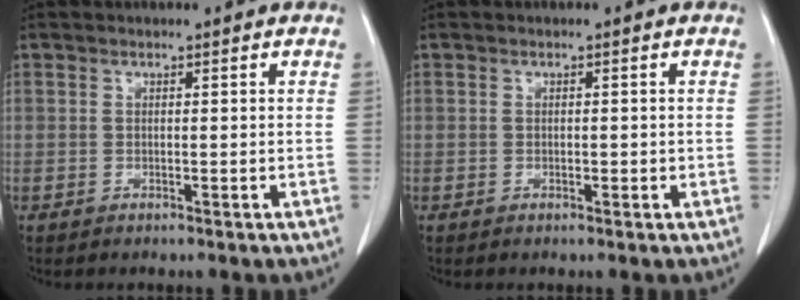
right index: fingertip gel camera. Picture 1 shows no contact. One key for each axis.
{"total": 0.8, "fx": -0.2, "fy": 0.5, "fz": 0.7, "tx": -0.011, "ty": 0.000, "tz": -0.001}